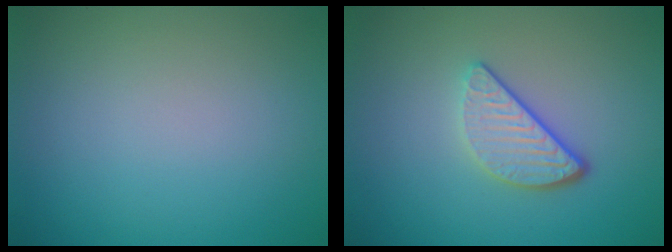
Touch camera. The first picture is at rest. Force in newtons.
{"total": 3.3, "press": 2.7, "slide": 1.9}